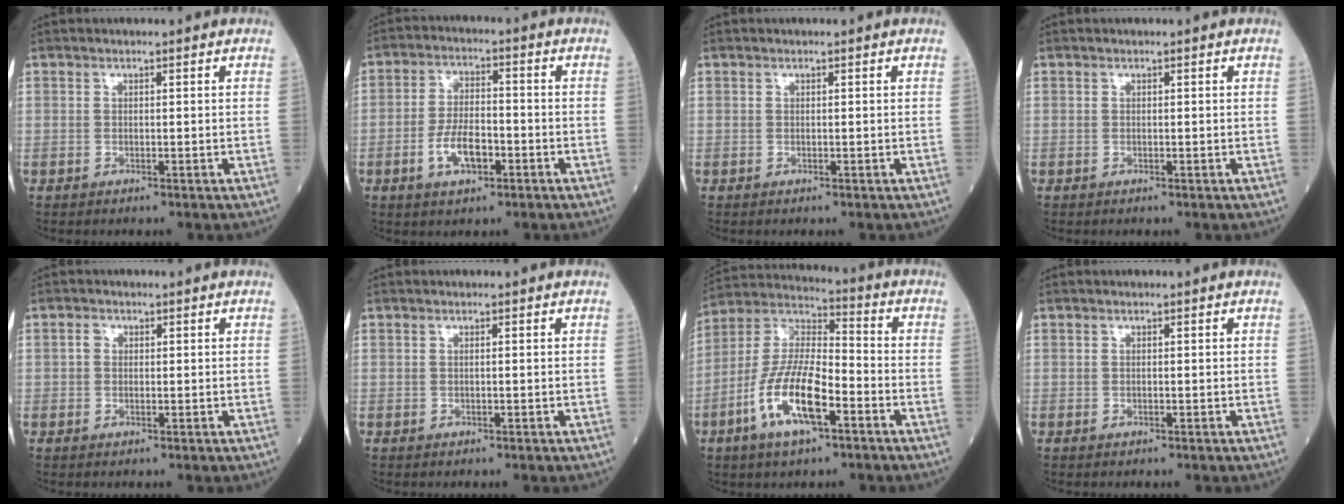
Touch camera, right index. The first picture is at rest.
{"total": 6.7, "force": [-2.6, 2.9, 5.4], "torque": [-0.108, 0.005, -0.047]}
{"total": 0.0}
{"total": 0.0}
{"total": 1.2, "force": [0.2, 1.0, 0.6], "torque": [-0.013, 0.006, 0.002]}
{"total": 0.0}
{"total": 13.6, "force": [-5.6, 4.0, 11.7], "torque": [-0.243, 0.001, -0.109]}
{"total": 0.0}